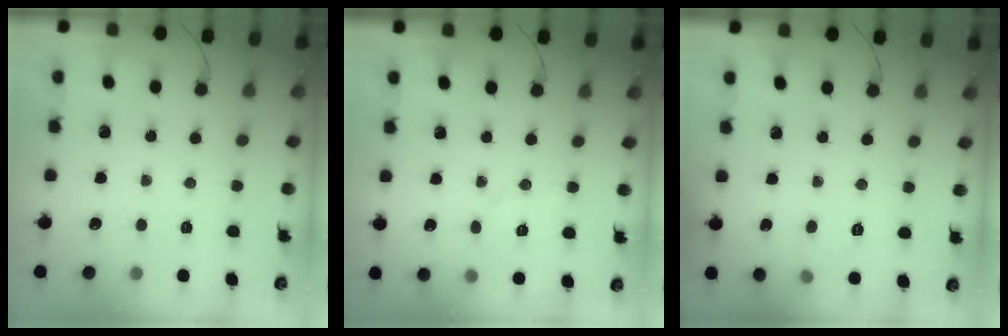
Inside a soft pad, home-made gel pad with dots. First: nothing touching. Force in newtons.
{"total": 4.0, "press": 3.8, "slide": 1.4}
{"total": 6.4, "press": 6.2, "slide": 1.4}